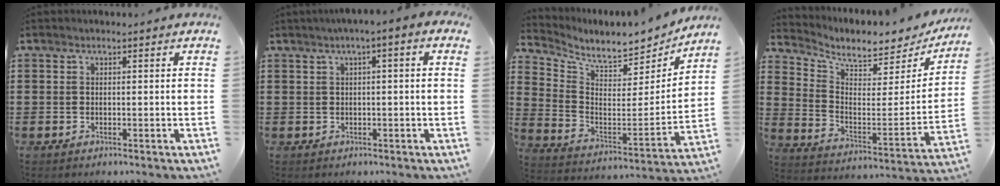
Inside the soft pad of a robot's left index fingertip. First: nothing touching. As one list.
[{"total": 1.8, "force": [-0.3, 0.2, 1.8], "torque": [-0.031, 0.000, -0.008]}, {"total": 6.4, "force": [6.1, 0.9, 1.8], "torque": [-0.061, -0.061, 0.100]}, {"total": 5.5, "force": [5.0, 1.4, 2.0], "torque": [-0.061, -0.049, 0.082]}]